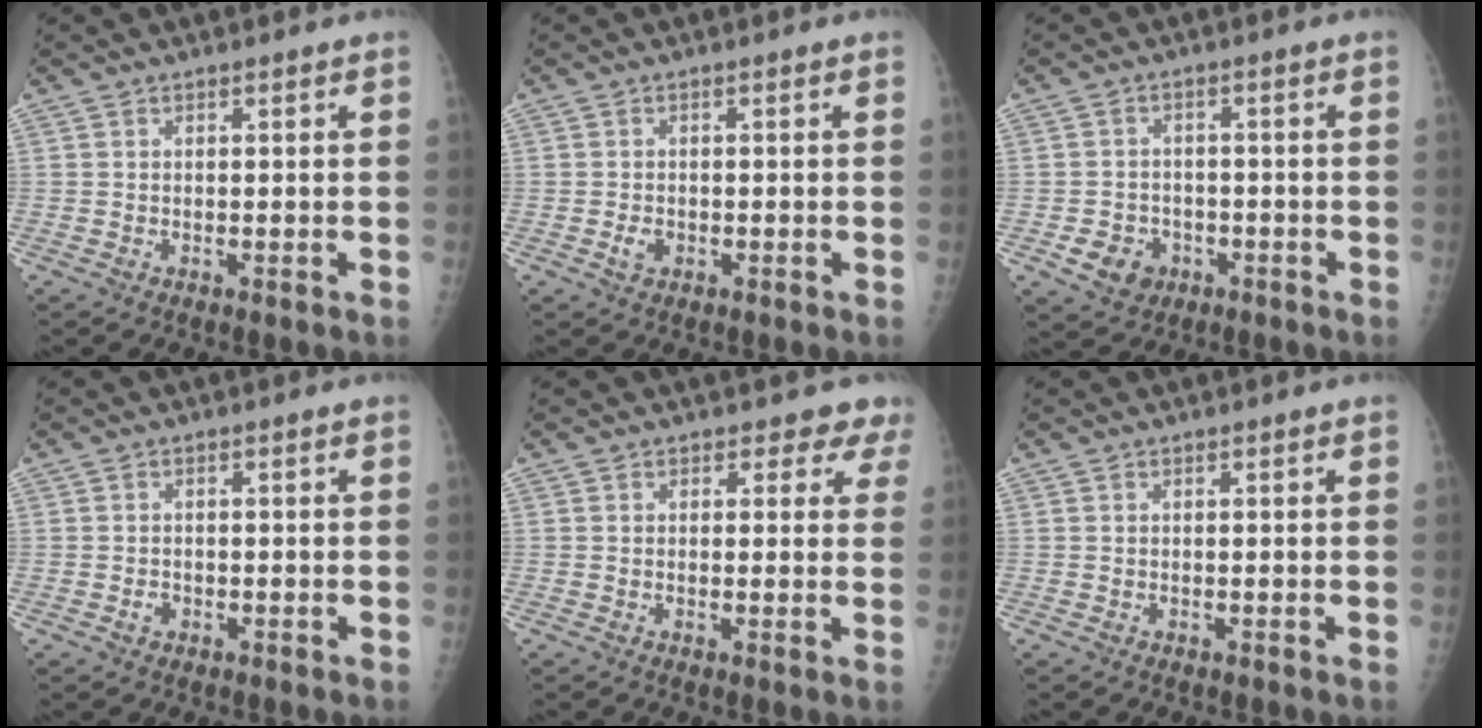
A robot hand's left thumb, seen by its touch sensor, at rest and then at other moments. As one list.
[{"total": 1.7, "force": [-0.5, 1.3, 1.1], "torque": [-0.016, 0.002, -0.008]}, {"total": 5.5, "force": [-2.2, 4.6, 2.0], "torque": [-0.014, 0.012, -0.028]}, {"total": 1.1, "force": [-0.5, 0.9, 0.4], "torque": [-0.003, 0.003, -0.007]}, {"total": 3.8, "force": [3.1, 2.1, 0.1], "torque": [0.035, -0.016, 0.013]}, {"total": 0.0}]